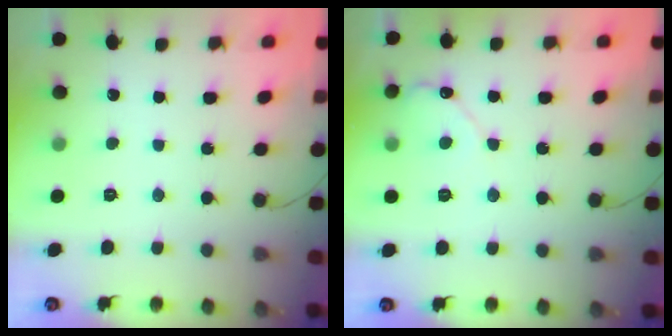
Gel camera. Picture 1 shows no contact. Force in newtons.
{"total": 5.9, "press": 5.8, "slide": 0.5}